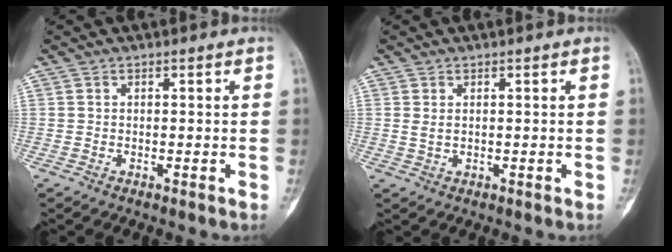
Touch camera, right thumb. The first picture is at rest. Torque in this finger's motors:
{"motor_torque": [0.03, 0.32, 0.18, 0.25, 0.03]}